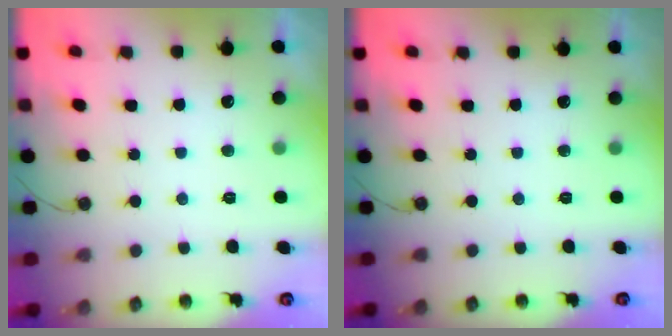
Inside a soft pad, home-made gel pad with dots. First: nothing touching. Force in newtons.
{"total": 0.0}